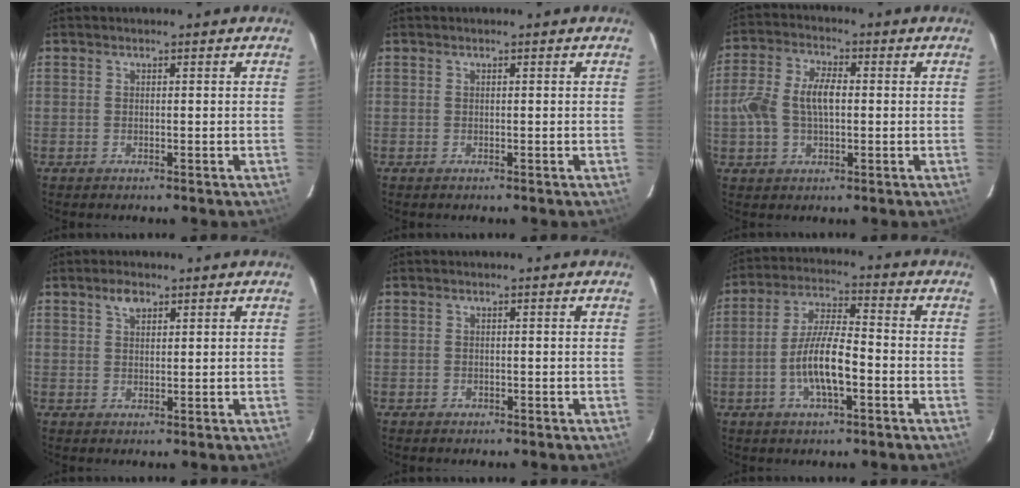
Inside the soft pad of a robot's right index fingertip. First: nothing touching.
{"total": 0.0}
{"total": 9.3, "force": [-0.2, 5.4, 7.5], "torque": [-0.156, 0.016, -0.003]}
{"total": 2.8, "force": [1.7, 1.5, 1.6], "torque": [-0.028, 0.008, 0.031]}
{"total": 0.8, "force": [-0.4, 0.7, 0.1], "torque": [0.001, 0.002, -0.004]}
{"total": 10.3, "force": [-3.3, 2.7, 9.4], "torque": [-0.188, 0.003, -0.061]}